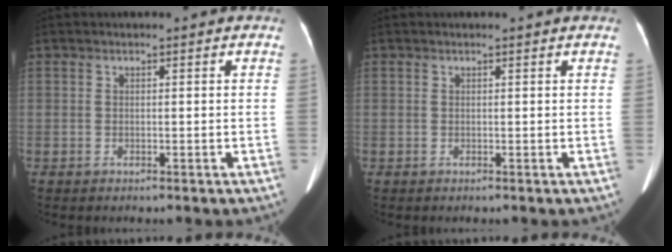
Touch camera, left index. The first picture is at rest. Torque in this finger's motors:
{"motor_torque": [-0.27, -0.33, -0.02, -0.01]}